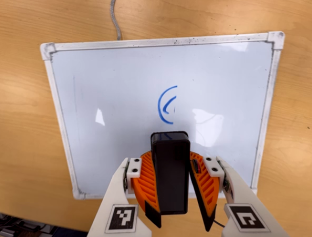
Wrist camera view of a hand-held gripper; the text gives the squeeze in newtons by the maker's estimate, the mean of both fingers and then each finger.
{"total": 10.0, "left": 10.0, "right": 10.0}